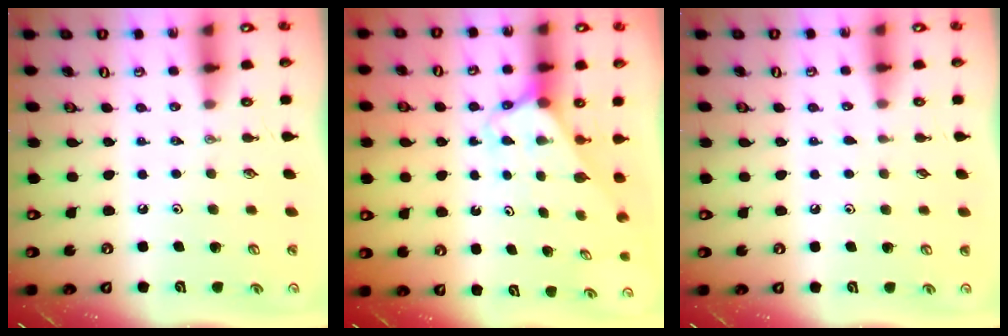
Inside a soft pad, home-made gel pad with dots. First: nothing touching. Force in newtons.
{"total": 2.7, "press": 2.7, "slide": 0.1}
{"total": 3.8, "press": 3.7, "slide": 0.6}